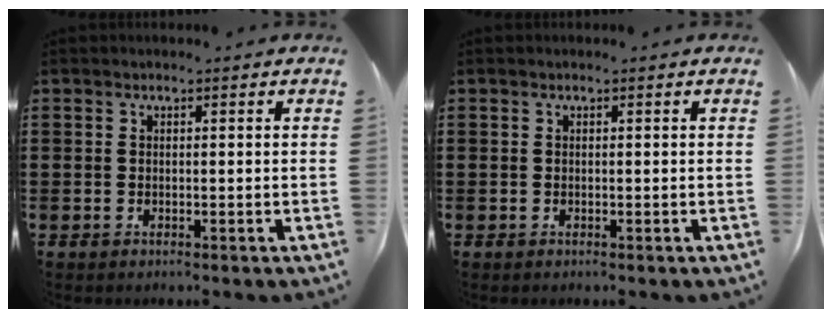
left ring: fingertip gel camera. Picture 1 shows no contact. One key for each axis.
{"total": 0.0}